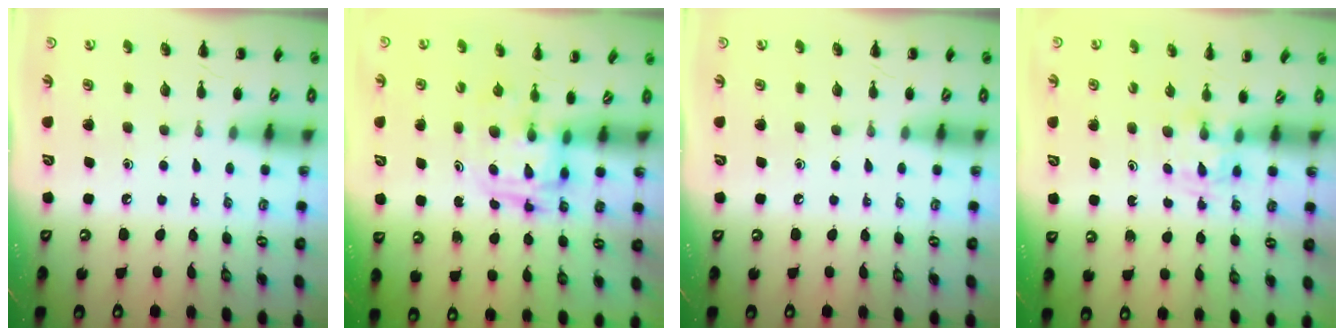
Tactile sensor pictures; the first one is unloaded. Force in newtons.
{"total": 3.1, "press": 3.1, "slide": 0.5}
{"total": 0.0}
{"total": 2.8, "press": 2.6, "slide": 1.1}